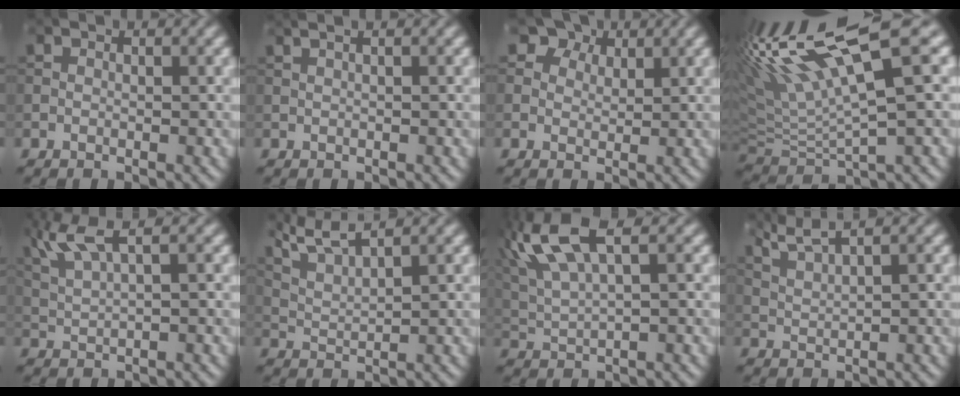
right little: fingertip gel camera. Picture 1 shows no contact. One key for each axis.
{"total": 3.8, "fx": 2.1, "fy": 1.8, "fz": 2.5, "tx": -0.022, "ty": 0.027, "tz": 0.003}
{"total": 4.1, "fx": 2.9, "fy": 2.5, "fz": 1.5, "tx": -0.035, "ty": -0.009, "tz": 0.046}
{"total": 13.3, "fx": 6.3, "fy": 2.6, "fz": 11.5, "tx": -0.212, "ty": 0.034, "tz": 0.116}
{"total": 4.6, "fx": 2.7, "fy": 0.9, "fz": 3.6, "tx": -0.084, "ty": 0.017, "tz": 0.061}
{"total": 5.3, "fx": 4.1, "fy": 1.1, "fz": 3.2, "tx": -0.066, "ty": 0.017, "tz": 0.070}
{"total": 8.0, "fx": 4.1, "fy": 2.5, "fz": 6.4, "tx": -0.146, "ty": 0.024, "tz": 0.079}
{"total": 3.9, "fx": 2.9, "fy": 0.6, "fz": 2.5, "tx": -0.051, "ty": 0.013, "tz": 0.057}